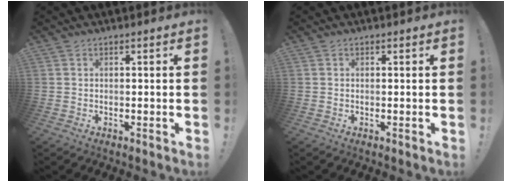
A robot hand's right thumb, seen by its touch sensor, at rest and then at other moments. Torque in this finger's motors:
{"motor_torque": [-0.07, 0.04, -0.07, 0.20, -0.03]}